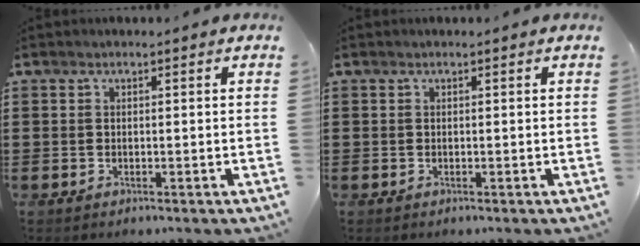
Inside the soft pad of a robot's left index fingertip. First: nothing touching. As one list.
[{"total": 0.0}]